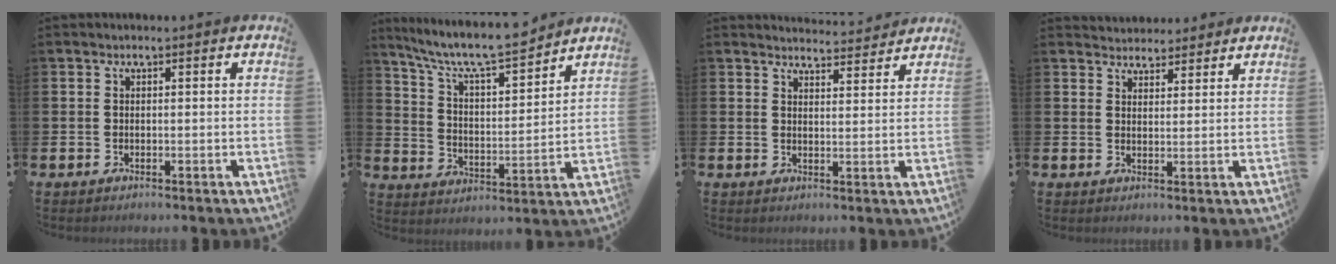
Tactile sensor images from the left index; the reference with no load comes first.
{"total": 9.1, "force": [8.4, 1.1, 3.3], "torque": [-0.090, -0.063, 0.142]}
{"total": 3.8, "force": [3.8, 0.3, 0.0], "torque": [0.006, -0.030, 0.066]}
{"total": 3.5, "force": [3.4, 1.0, -0.4], "torque": [0.004, -0.016, 0.061]}